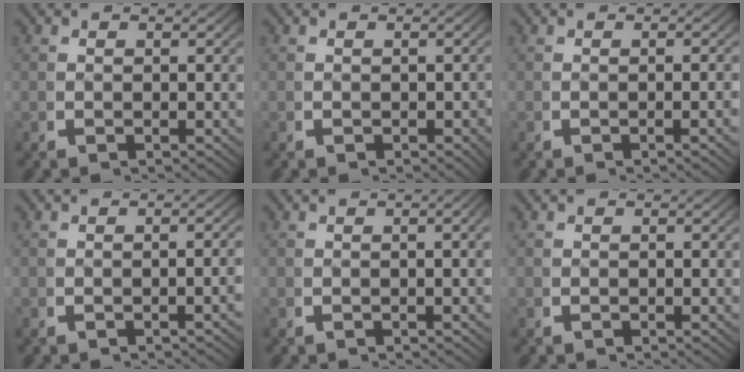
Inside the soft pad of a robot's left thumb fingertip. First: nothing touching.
{"total": 0.8, "force": [-0.3, 0.4, 0.6], "torque": [-0.002, -0.003, -0.006]}
{"total": 1.2, "force": [-0.3, 0.0, 1.2], "torque": [-0.020, 0.007, -0.007]}
{"total": 1.5, "force": [-0.6, 0.1, 1.3], "torque": [-0.018, 0.005, -0.009]}
{"total": 1.5, "force": [-0.1, 0.2, 1.5], "torque": [-0.023, 0.006, -0.001]}
{"total": 0.0}